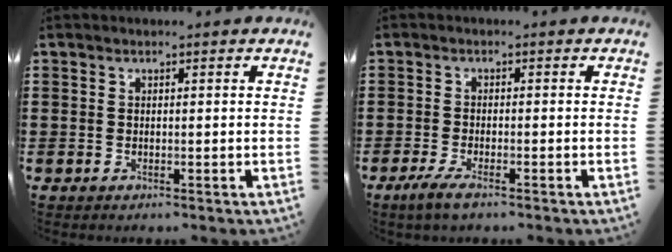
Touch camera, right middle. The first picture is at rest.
{"total": 2.6, "force": [-1.8, 0.5, 1.8], "torque": [-0.044, -0.002, -0.038]}